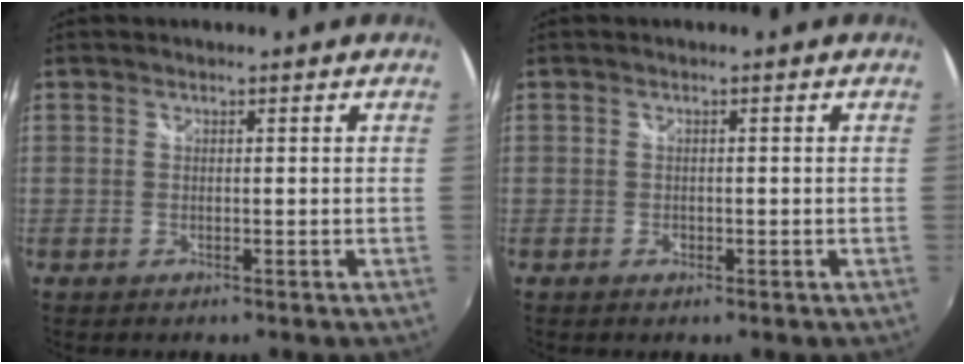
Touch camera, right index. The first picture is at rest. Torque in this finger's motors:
{"motor_torque": [0.09, 0.05, 0.02, 0.00]}